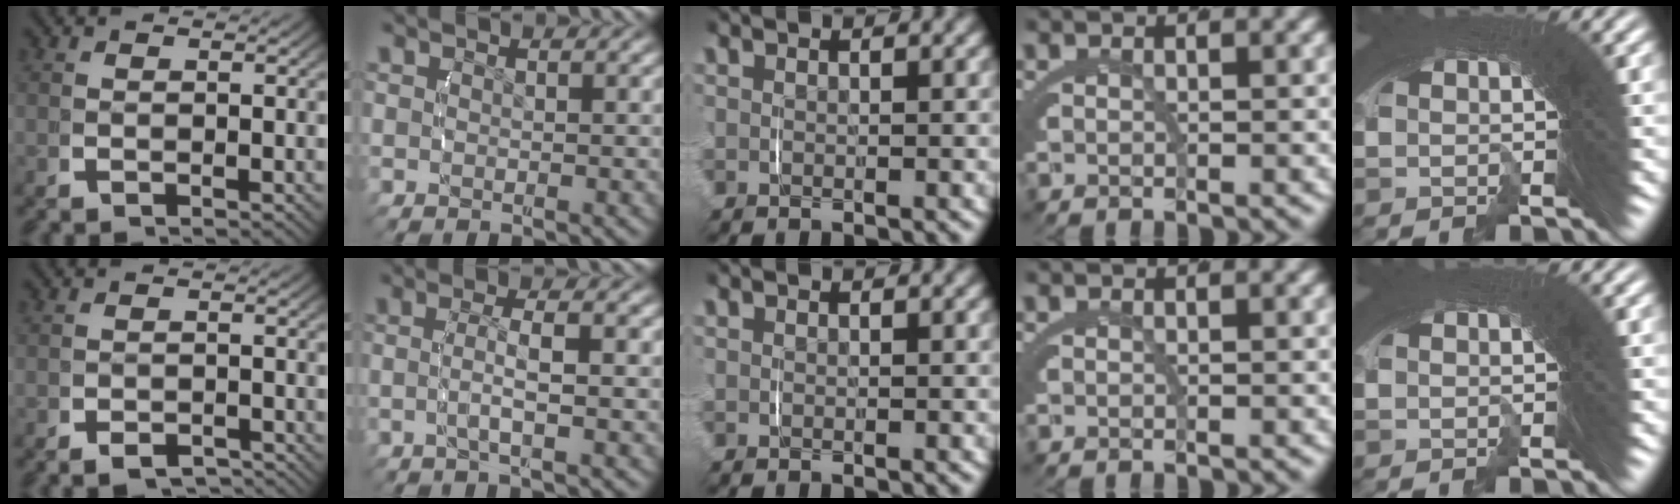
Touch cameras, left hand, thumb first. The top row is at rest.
{"thumb": {"total": 2.5, "force": [-2.3, 0.6, 0.5], "torque": [-0.003, -0.010, -0.035]}, "index": {"total": 2.2, "force": [-0.5, 0.1, 2.1], "torque": [-0.042, 0.008, -0.016]}}